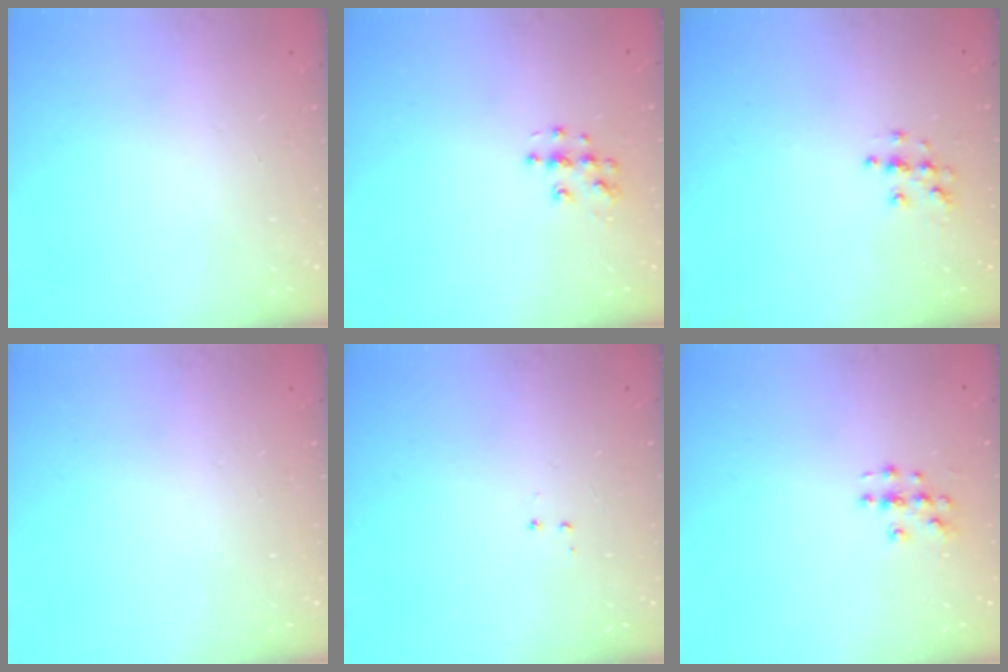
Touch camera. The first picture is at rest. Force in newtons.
{"total": 6.7, "press": 6.7, "slide": 0.3}
{"total": 5.6, "press": 5.6, "slide": 0.2}
{"total": 0.0}
{"total": 3.5, "press": 3.5, "slide": 0.5}
{"total": 3.4, "press": 3.4, "slide": 0.2}